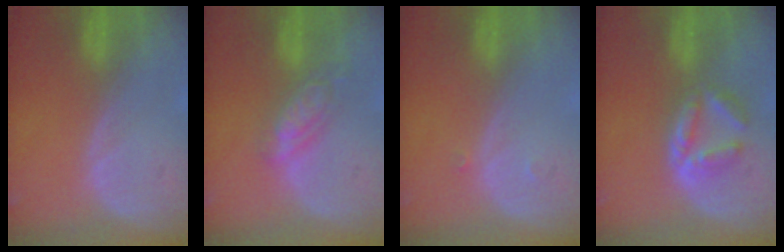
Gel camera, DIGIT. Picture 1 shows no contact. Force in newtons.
{"total": 5.5, "press": 5.0, "slide": 2.4}
{"total": 0.7, "press": 0.5, "slide": 0.5}
{"total": 5.2, "press": 5.0, "slide": 1.5}